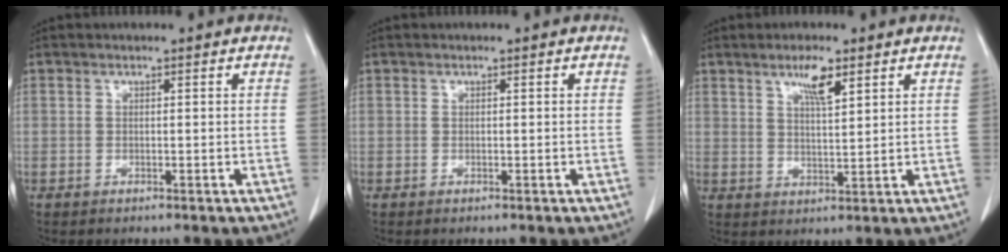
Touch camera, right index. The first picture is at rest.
{"total": 0.0}
{"total": 4.6, "force": [2.8, 0.8, 3.6], "torque": [-0.066, 0.000, 0.050]}